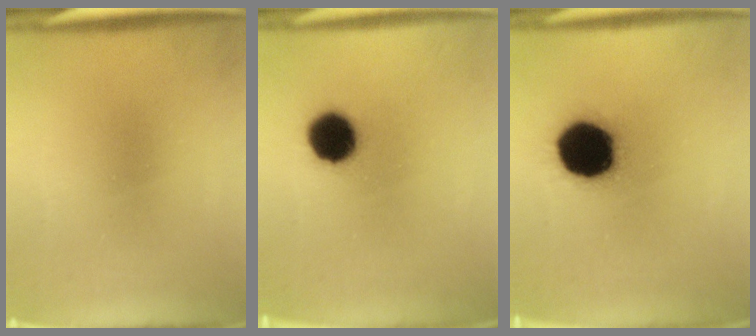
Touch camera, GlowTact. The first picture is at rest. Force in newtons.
{"total": 8.9}
{"total": 19.7}